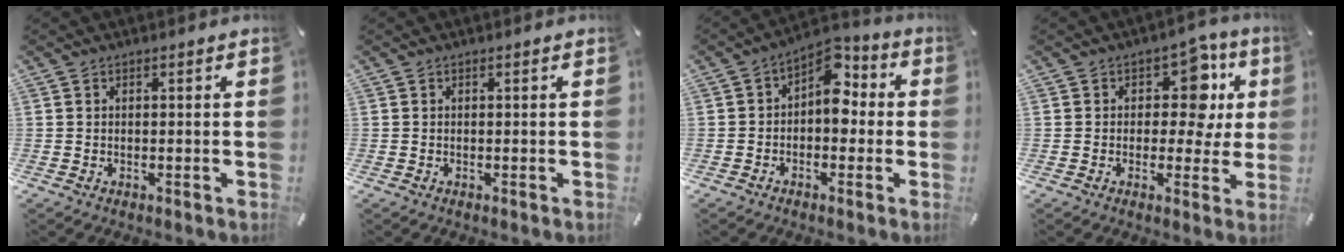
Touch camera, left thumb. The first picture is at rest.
{"total": 0.0}
{"total": 8.2, "force": [1.6, 5.4, 5.9], "torque": [-0.086, -0.013, 0.023]}
{"total": 11.5, "force": [4.1, 7.5, 7.6], "torque": [-0.091, -0.024, 0.067]}